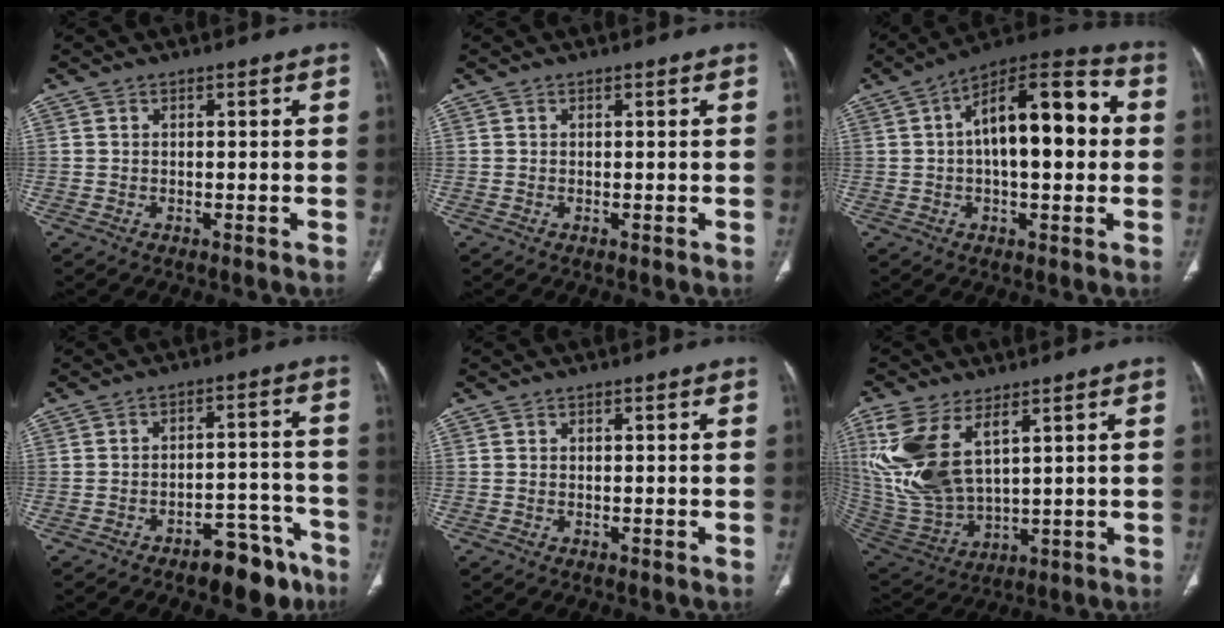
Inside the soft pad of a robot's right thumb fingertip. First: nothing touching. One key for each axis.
{"total": 0.0}
{"total": 18.0, "fx": 1.9, "fy": 7.9, "fz": 16.0, "tx": -0.230, "ty": 0.039, "tz": 0.022}
{"total": 10.5, "fx": -7.4, "fy": 4.7, "fz": 5.8, "tx": -0.049, "ty": 0.067, "tz": -0.102}
{"total": 0.0}
{"total": 16.7, "fx": 6.6, "fy": 8.3, "fz": 12.9, "tx": -0.282, "ty": -0.022, "tz": 0.150}